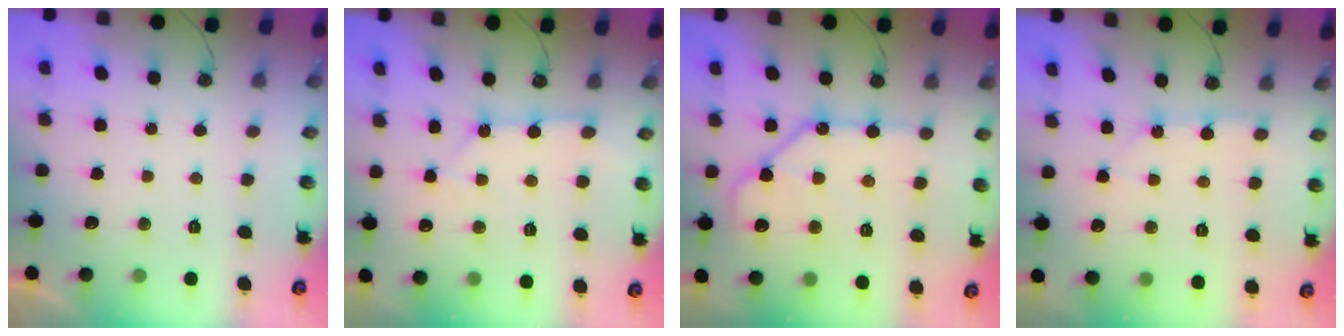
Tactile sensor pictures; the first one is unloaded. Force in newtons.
{"total": 2.6, "press": 2.6, "slide": 0.3}
{"total": 12.8, "press": 12.8, "slide": 1.1}
{"total": 2.8, "press": 2.8, "slide": 0.3}